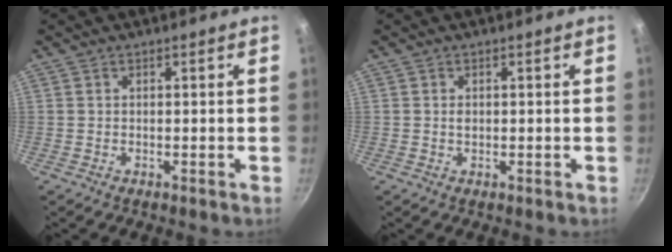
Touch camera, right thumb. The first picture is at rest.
{"total": 1.0, "force": [0.0, 0.8, 0.6], "torque": [-0.009, 0.001, 0.001]}